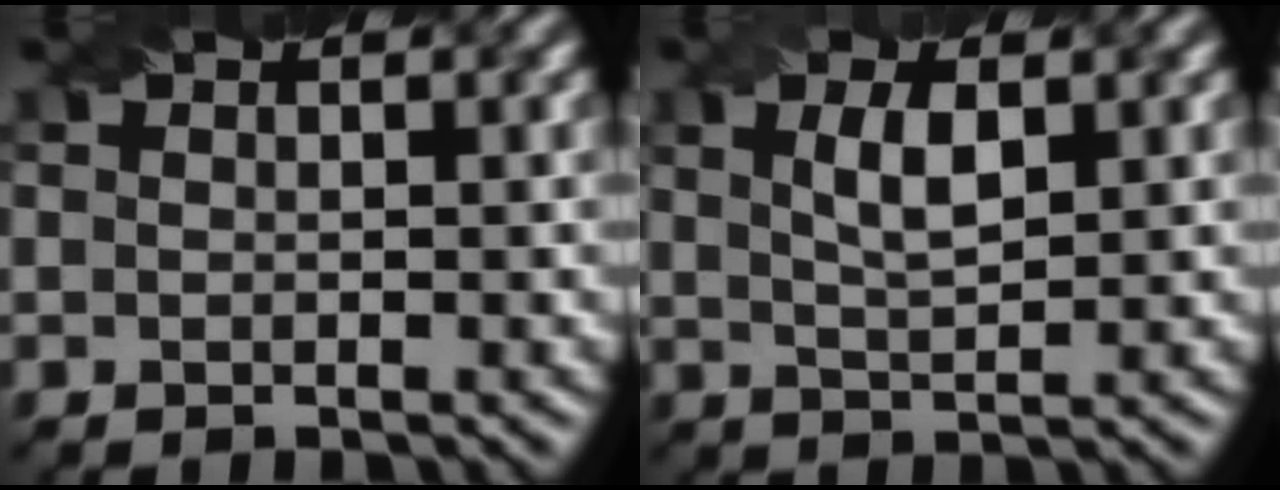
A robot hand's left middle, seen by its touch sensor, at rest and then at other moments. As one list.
[{"total": 2.9, "force": [0.9, 1.0, 2.5], "torque": [-0.052, 0.004, 0.020]}]